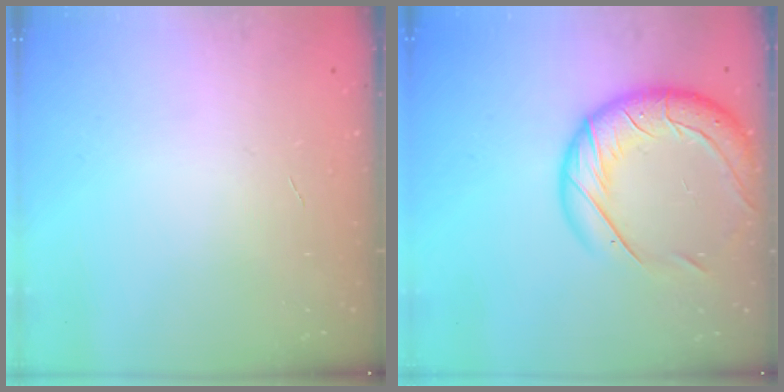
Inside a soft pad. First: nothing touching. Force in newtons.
{"total": 21.1, "press": 20.8, "slide": 3.1}